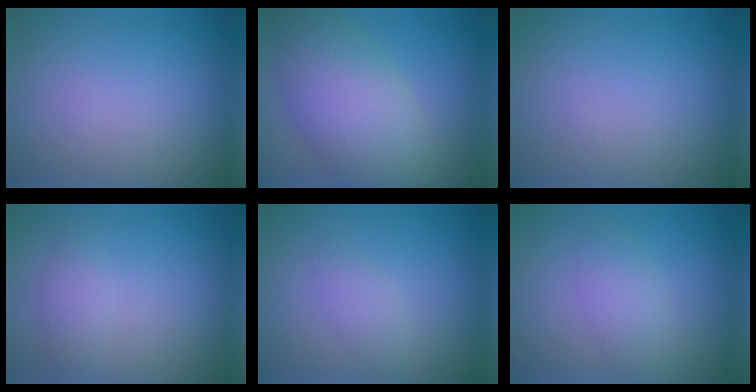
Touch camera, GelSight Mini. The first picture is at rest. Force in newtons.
{"total": 9.0, "press": 9.0, "slide": 0.3}
{"total": 0.0}
{"total": 1.6, "press": 1.6, "slide": 0.0}
{"total": 1.7, "press": 1.6, "slide": 0.0}
{"total": 2.7, "press": 2.7, "slide": 0.1}